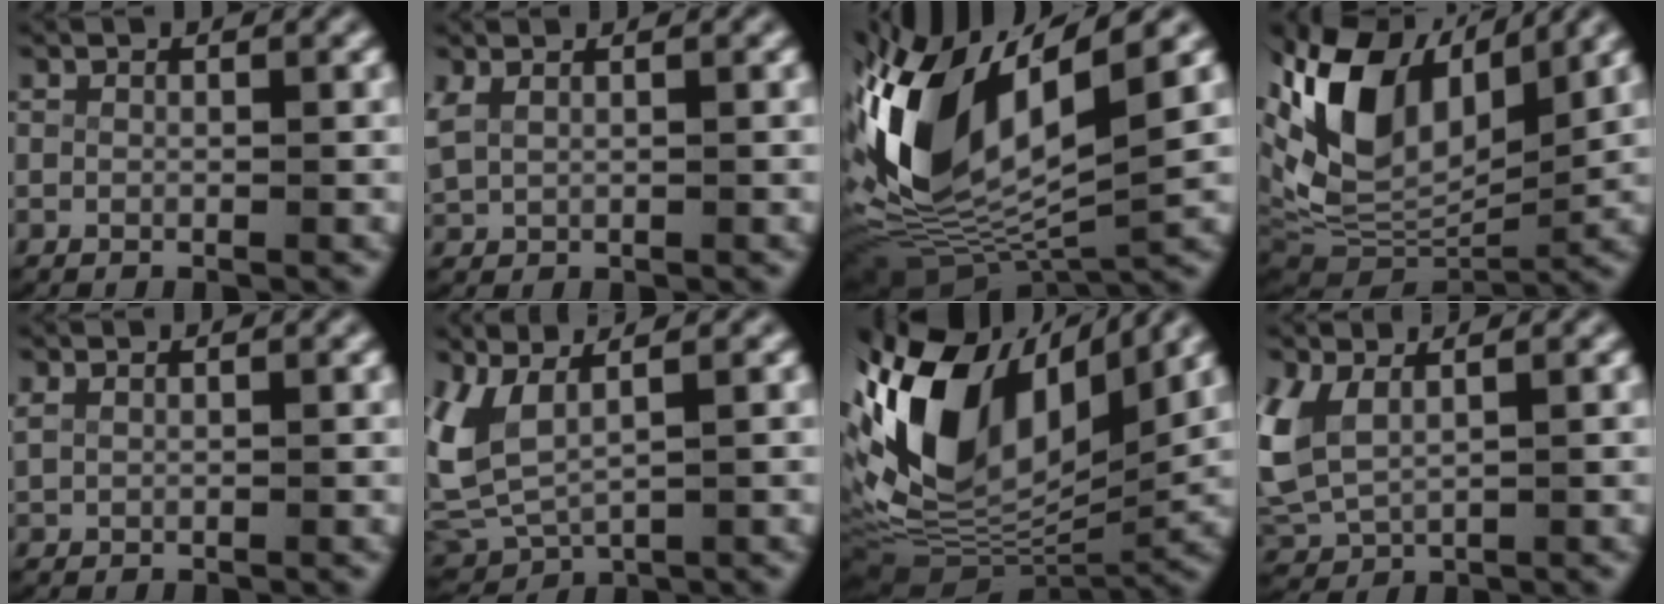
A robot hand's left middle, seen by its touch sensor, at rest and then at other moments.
{"total": 1.5, "force": [0.8, 1.0, 0.9], "torque": [-0.034, -0.001, 0.026]}
{"total": 15.4, "force": [1.0, 9.1, 12.3], "torque": [-0.265, -0.021, 0.026]}
{"total": 13.7, "force": [4.3, 8.9, 9.5], "torque": [-0.203, -0.009, 0.073]}
{"total": 0.7, "force": [0.6, 0.2, 0.3], "torque": [-0.014, -0.001, 0.020]}
{"total": 7.2, "force": [1.2, 5.7, 4.2], "torque": [-0.127, -0.016, 0.028]}
{"total": 17.1, "force": [2.7, 10.9, 12.9], "torque": [-0.281, -0.027, 0.059]}
{"total": 4.7, "force": [0.9, 3.6, 2.8], "torque": [-0.101, -0.015, 0.033]}